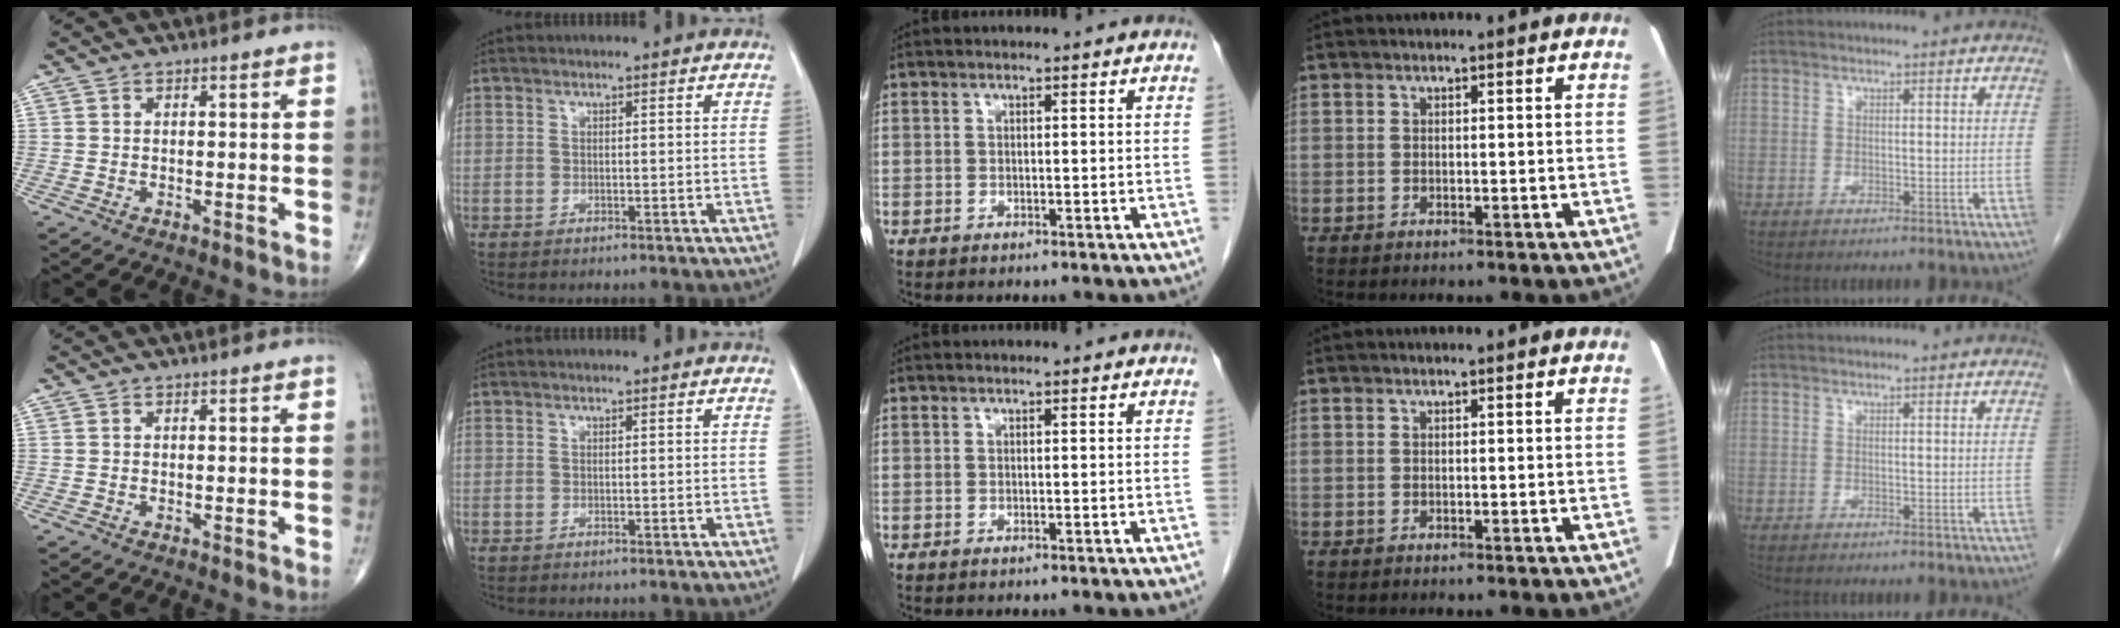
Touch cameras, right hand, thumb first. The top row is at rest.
{}